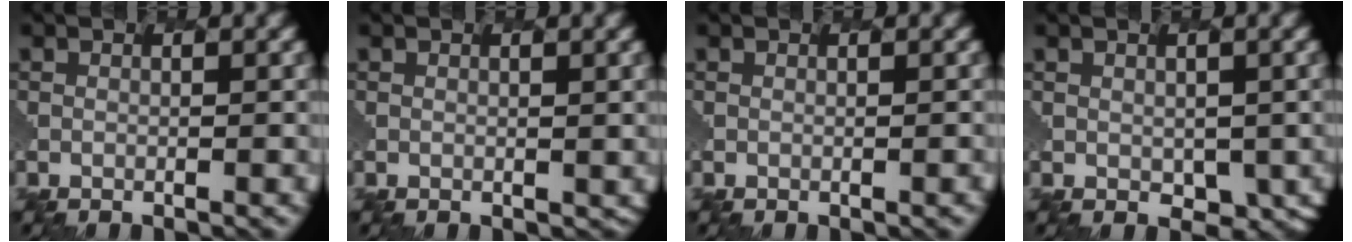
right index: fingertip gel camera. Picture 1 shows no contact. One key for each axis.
{"total": 0.7, "fx": 0.3, "fy": 0.5, "fz": 0.3, "tx": -0.007, "ty": -0.008, "tz": 0.013}
{"total": 1.0, "fx": -0.2, "fy": 0.4, "fz": 0.8, "tx": -0.003, "ty": 0.002, "tz": -0.001}
{"total": 5.0, "fx": -0.9, "fy": 3.6, "fz": 3.3, "tx": -0.065, "ty": -0.037, "tz": 0.008}